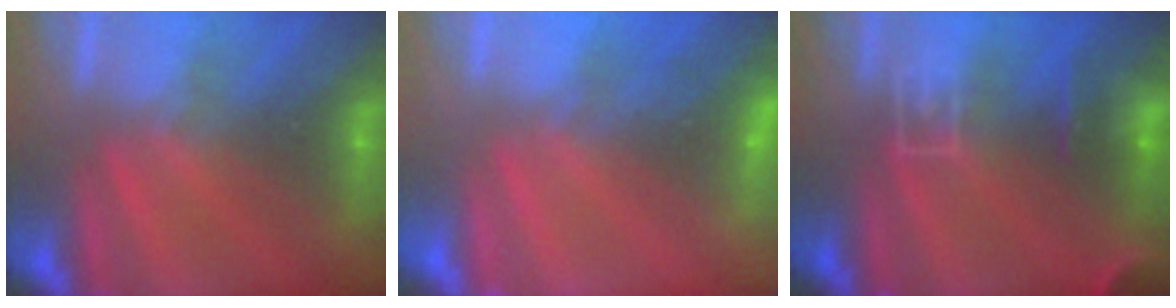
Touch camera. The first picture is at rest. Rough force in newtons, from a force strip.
{"total": 2.3}
{"total": 7.3}